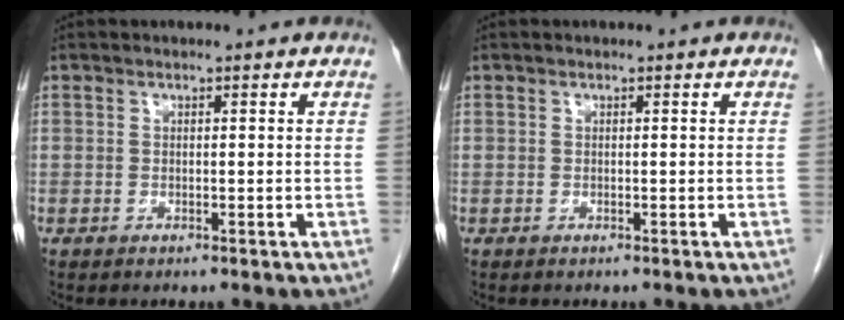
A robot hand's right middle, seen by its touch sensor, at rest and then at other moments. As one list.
[{"total": 0.0}]